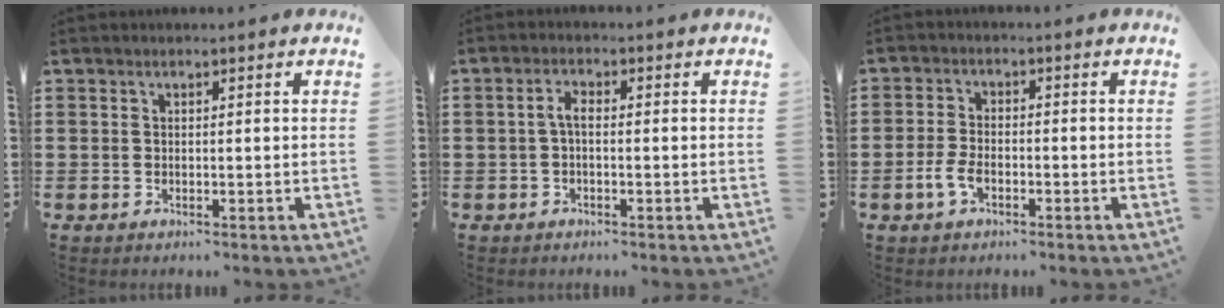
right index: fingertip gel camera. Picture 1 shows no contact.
{"total": 2.2, "force": [-0.4, 0.7, 2.0], "torque": [-0.046, 0.001, -0.012]}
{"total": 3.7, "force": [-1.9, 1.9, 2.5], "torque": [-0.065, -0.006, -0.040]}